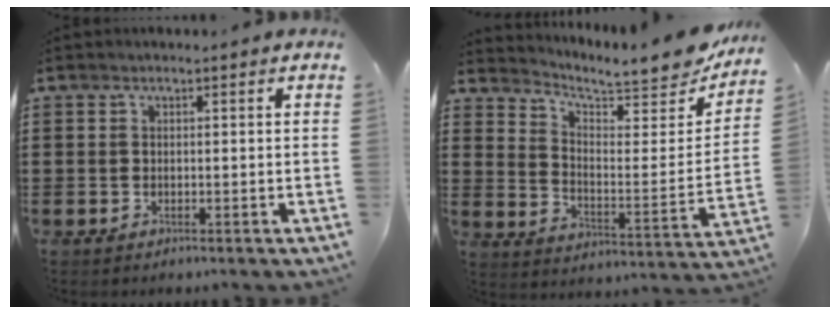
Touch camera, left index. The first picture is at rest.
{"total": 6.6, "force": [6.2, 0.7, 2.0], "torque": [-0.055, -0.053, 0.103]}